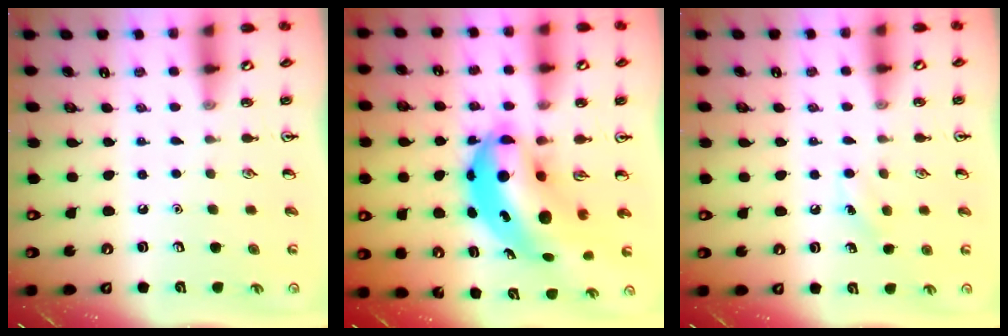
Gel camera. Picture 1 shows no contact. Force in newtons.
{"total": 12.1, "press": 11.7, "slide": 3.1}
{"total": 4.9, "press": 4.6, "slide": 1.6}